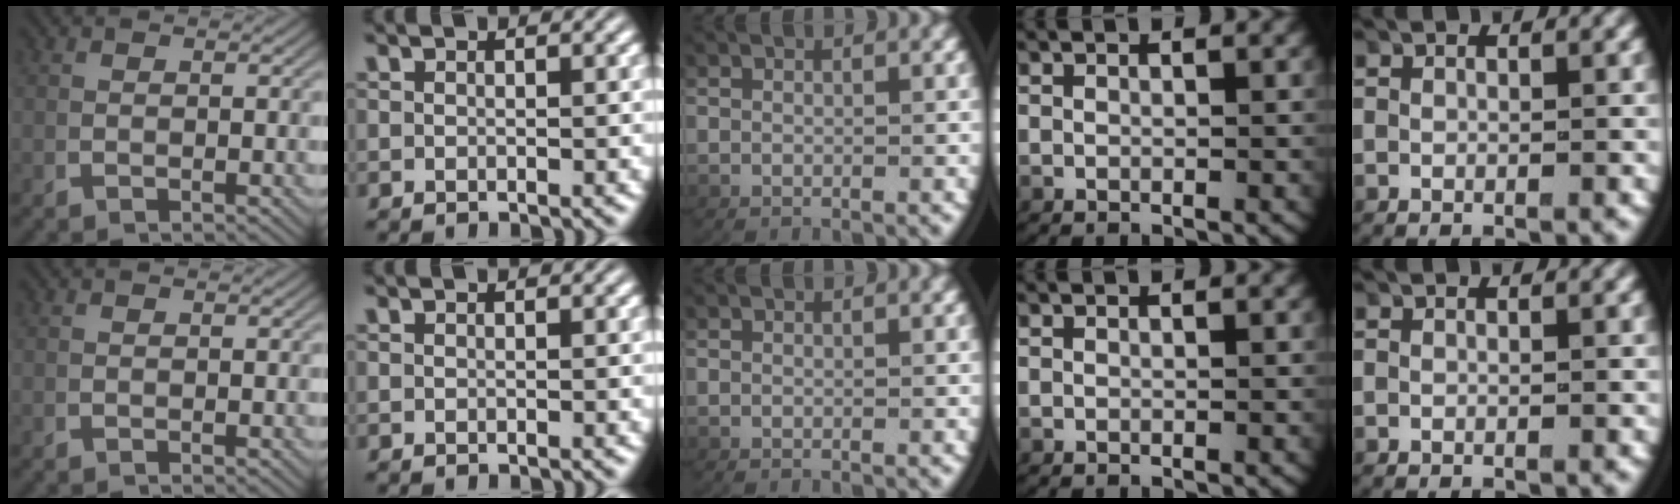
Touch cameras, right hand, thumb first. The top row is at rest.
{}